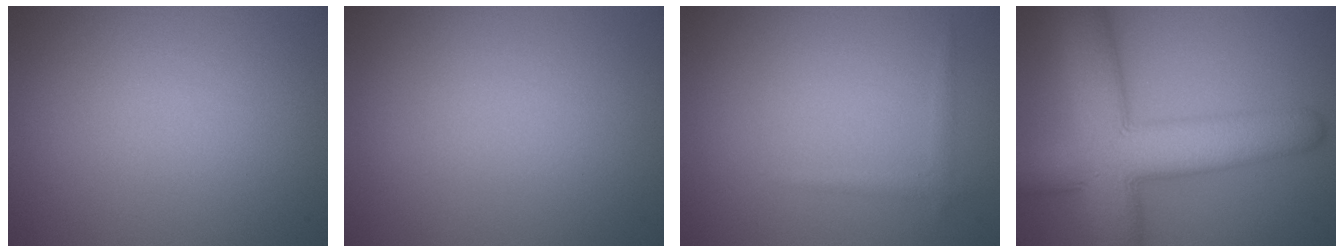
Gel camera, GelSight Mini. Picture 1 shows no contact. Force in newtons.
{"total": 0.0}
{"total": 0.9, "press": 0.9, "slide": 0.1}
{"total": 10.4, "press": 10.4, "slide": 0.2}